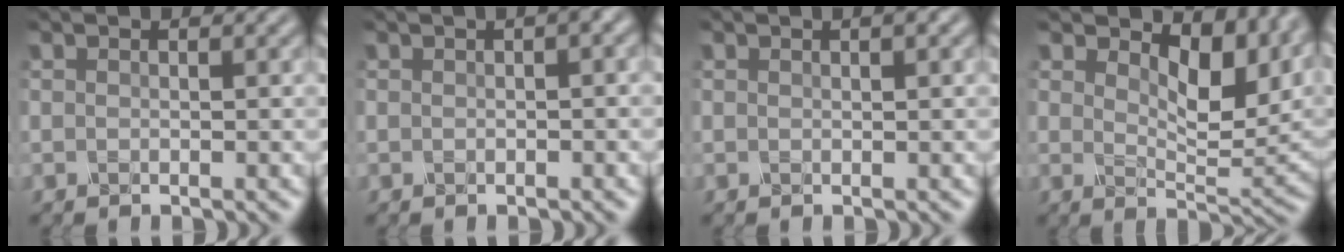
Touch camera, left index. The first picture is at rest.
{"total": 1.6, "force": [0.4, 0.3, 1.5], "torque": [-0.020, 0.006, 0.003]}
{"total": 0.9, "force": [0.5, 0.2, 0.8], "torque": [-0.011, 0.001, 0.007]}
{"total": 7.7, "force": [3.7, 3.7, 5.6], "torque": [-0.083, -0.004, 0.055]}